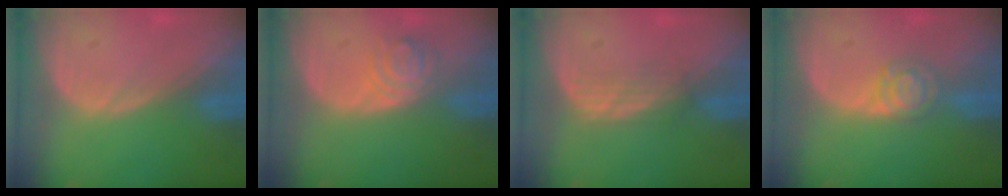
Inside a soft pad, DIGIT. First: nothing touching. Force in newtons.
{"total": 3.9, "press": 3.7, "slide": 1.1}
{"total": 2.9, "press": 2.6, "slide": 1.2}
{"total": 3.8, "press": 3.8, "slide": 0.2}